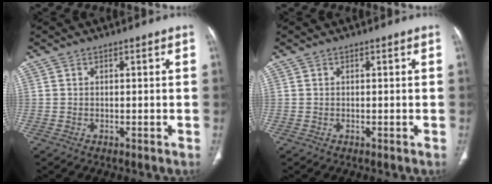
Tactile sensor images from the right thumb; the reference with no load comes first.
{"total": 0.0}